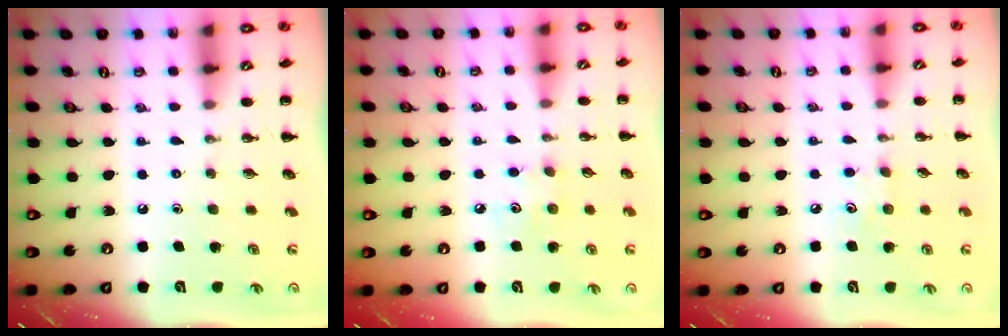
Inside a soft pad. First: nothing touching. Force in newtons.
{"total": 5.2, "press": 5.1, "slide": 1.1}
{"total": 5.7, "press": 5.4, "slide": 1.8}